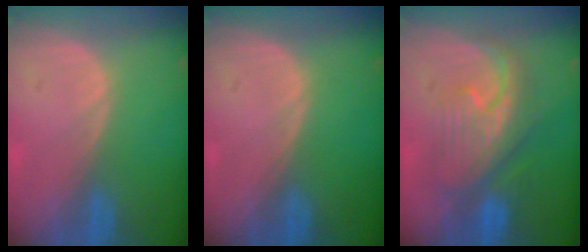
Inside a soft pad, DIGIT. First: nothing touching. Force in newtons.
{"total": 0.0}
{"total": 8.2, "press": 8.2, "slide": 0.6}